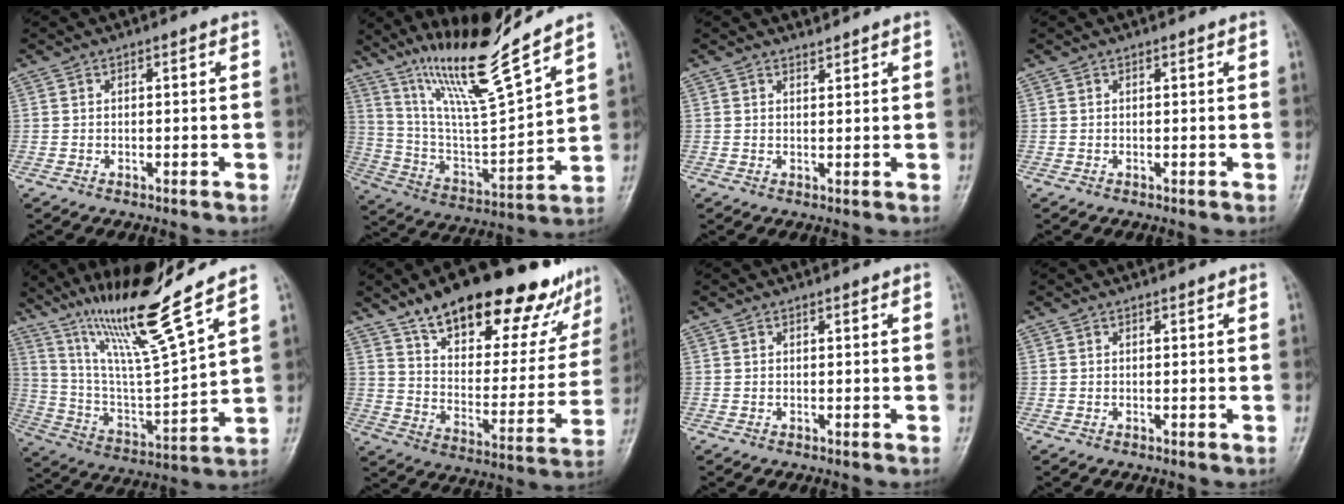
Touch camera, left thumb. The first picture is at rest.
{"total": 19.4, "force": [14.7, 1.6, 12.6], "torque": [-0.202, -0.077, 0.275]}
{"total": 1.3, "force": [1.3, 0.2, 0.0], "torque": [0.006, -0.014, 0.021]}
{"total": 0.0}
{"total": 19.3, "force": [14.2, 0.6, 13.1], "torque": [-0.216, -0.071, 0.264]}
{"total": 28.2, "force": [20.4, 10.7, 16.4], "torque": [-0.196, -0.071, 0.296]}
{"total": 0.0}
{"total": 0.0}